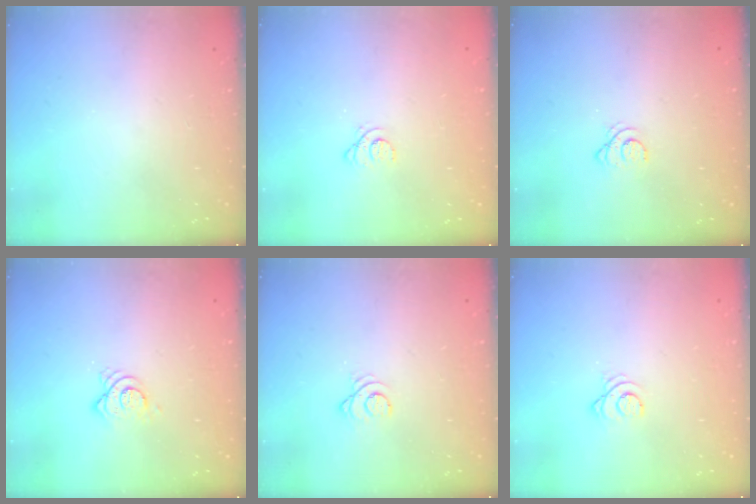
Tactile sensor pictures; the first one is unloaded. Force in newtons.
{"total": 1.2, "press": 1.2, "slide": 0.1}
{"total": 2.1, "press": 2.1, "slide": 0.2}
{"total": 5.4, "press": 5.4, "slide": 0.6}
{"total": 2.7, "press": 2.7, "slide": 0.3}
{"total": 2.9, "press": 2.9, "slide": 0.4}